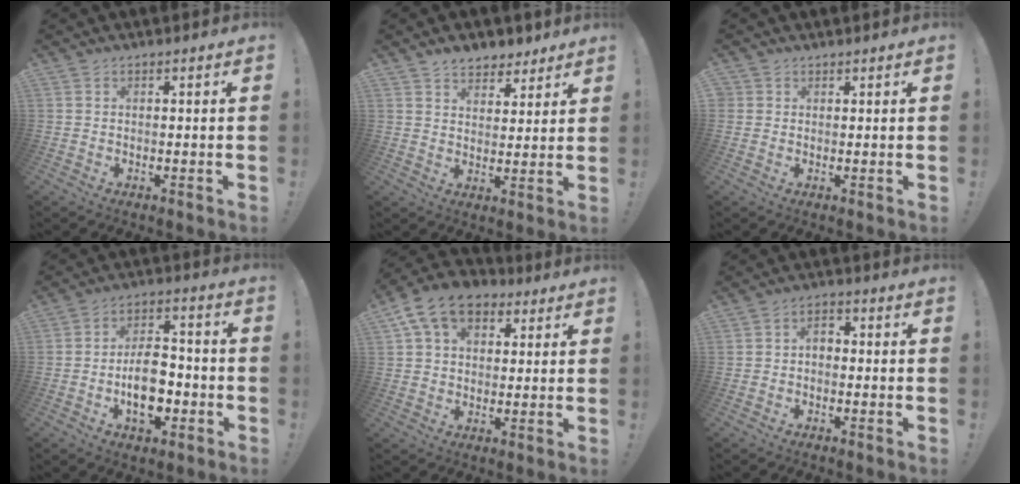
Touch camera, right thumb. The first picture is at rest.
{"total": 6.8, "force": [5.4, 3.9, 1.5], "torque": [-0.016, -0.036, 0.102]}
{"total": 1.8, "force": [1.3, 1.3, -0.2], "torque": [0.007, -0.005, 0.024]}
{"total": 14.3, "force": [-5.1, 8.6, 10.2], "torque": [-0.160, 0.035, -0.083]}
{"total": 12.6, "force": [5.5, 8.7, 7.1], "torque": [-0.124, -0.011, 0.109]}
{"total": 3.0, "force": [-0.9, 1.9, 2.2], "torque": [-0.043, 0.009, -0.016]}